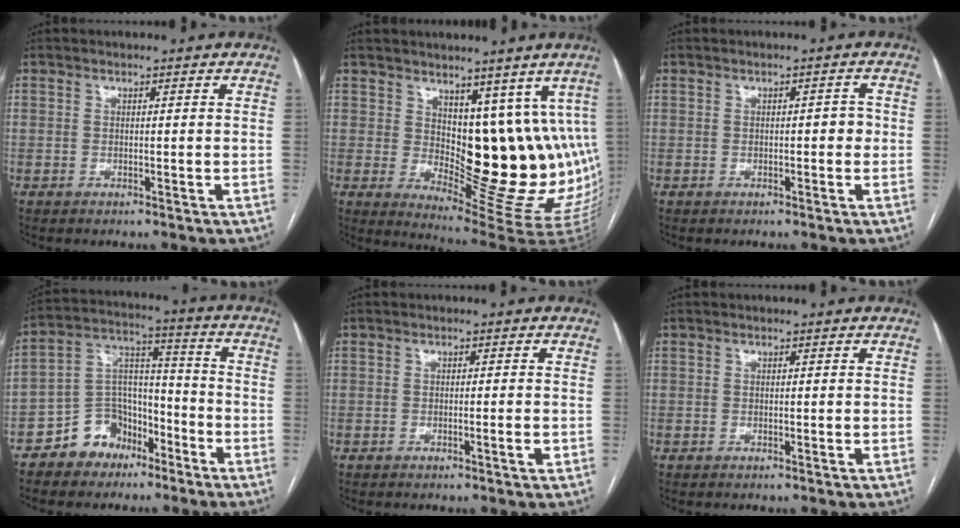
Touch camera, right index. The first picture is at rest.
{"total": 14.6, "force": [4.7, 6.5, 12.2], "torque": [-0.160, -0.018, 0.079]}
{"total": 1.7, "force": [-0.2, 0.8, 1.5], "torque": [-0.015, 0.007, -0.004]}
{"total": 9.7, "force": [-6.4, 6.8, 2.7], "torque": [-0.051, 0.040, -0.112]}
{"total": 1.3, "force": [-0.6, 0.0, 1.1], "torque": [-0.020, -0.001, -0.007]}
{"total": 0.0}